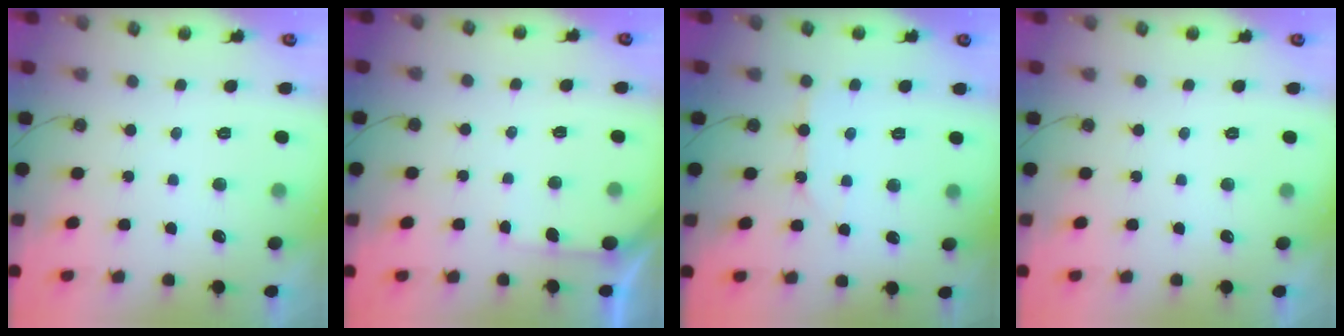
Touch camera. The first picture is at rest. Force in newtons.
{"total": 2.9, "press": 2.9, "slide": 0.3}
{"total": 6.3, "press": 6.2, "slide": 0.6}
{"total": 0.0}